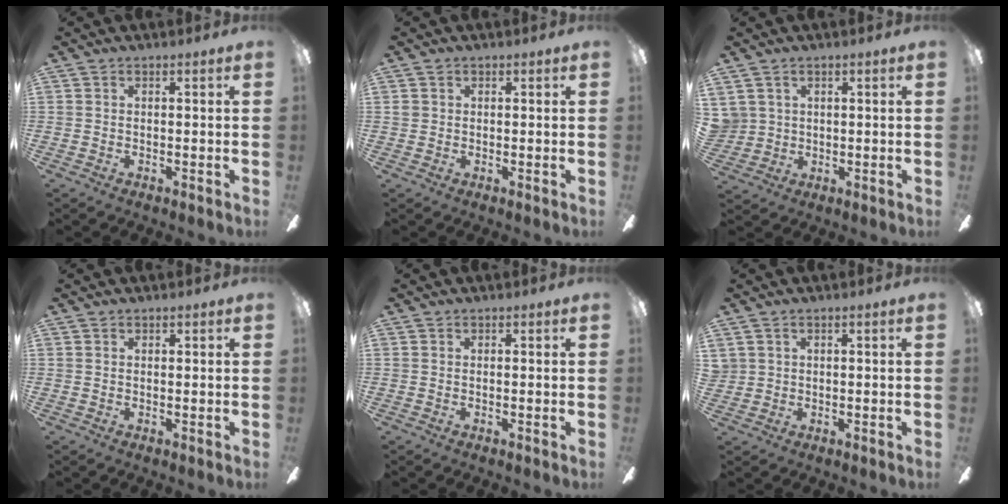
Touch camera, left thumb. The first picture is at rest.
{"total": 1.3, "force": [0.6, 1.2, 0.3], "torque": [0.001, -0.001, 0.009]}
{"total": 4.3, "force": [2.1, 3.7, -0.2], "torque": [-0.009, -0.003, 0.043]}
{"total": 0.6, "force": [0.5, 0.2, 0.0], "torque": [0.007, -0.004, 0.009]}
{"total": 0.0}
{"total": 1.8, "force": [0.9, 1.5, 0.1], "torque": [-0.005, 0.002, 0.017]}